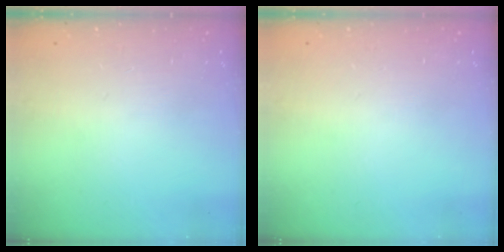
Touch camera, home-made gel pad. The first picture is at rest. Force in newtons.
{"total": 0.0}